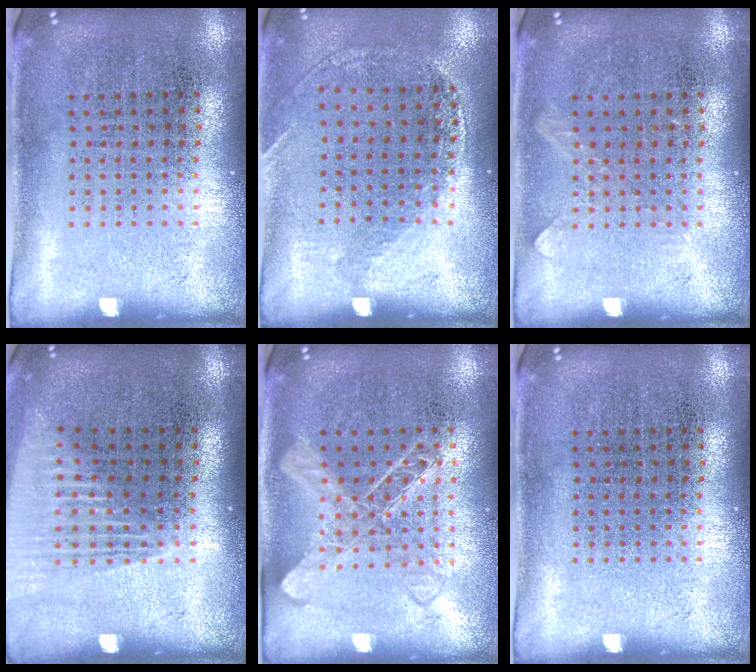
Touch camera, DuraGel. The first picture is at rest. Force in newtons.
{"total": 1.2, "press": 1.1, "slide": 0.5}
{"total": 0.6, "press": 0.6, "slide": 0.1}
{"total": 1.5, "press": 1.3, "slide": 0.6}
{"total": 1.4, "press": 1.4, "slide": 0.4}
{"total": 0.0}